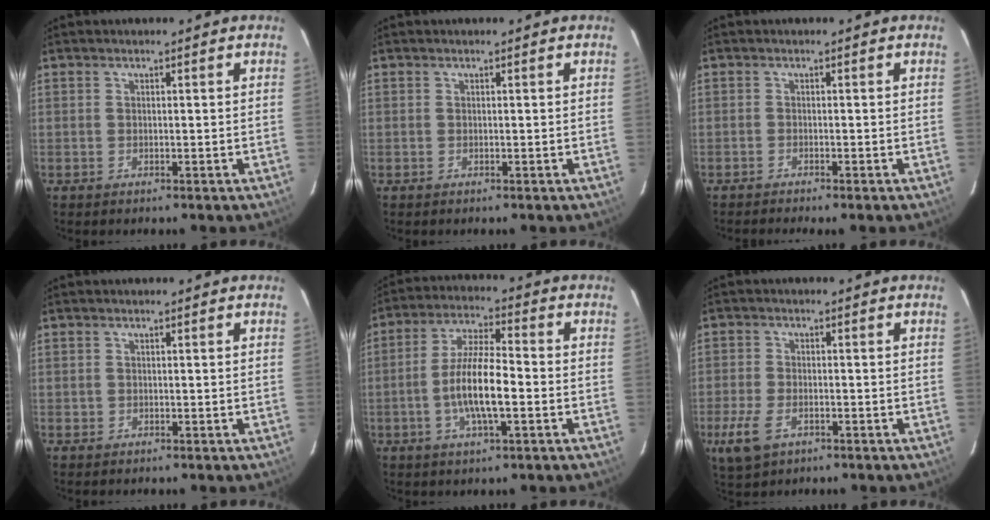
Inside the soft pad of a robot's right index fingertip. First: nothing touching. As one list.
[{"total": 0.0}, {"total": 1.6, "force": [-1.5, -0.2, 0.7], "torque": [-0.020, -0.007, -0.025]}, {"total": 0.8, "force": [-0.3, 0.7, 0.0], "torque": [0.003, 0.000, -0.003]}, {"total": 10.3, "force": [-2.5, 2.4, 9.7], "torque": [-0.192, 0.004, -0.048]}, {"total": 7.2, "force": [-3.5, 4.0, 4.9], "torque": [-0.125, -0.012, -0.063]}]